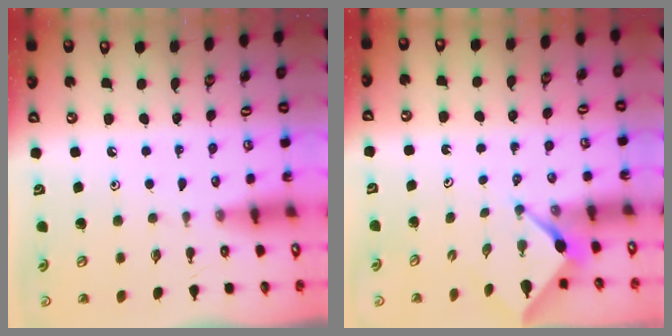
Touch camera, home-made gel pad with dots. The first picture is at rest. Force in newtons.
{"total": 2.4, "press": 2.3, "slide": 0.3}